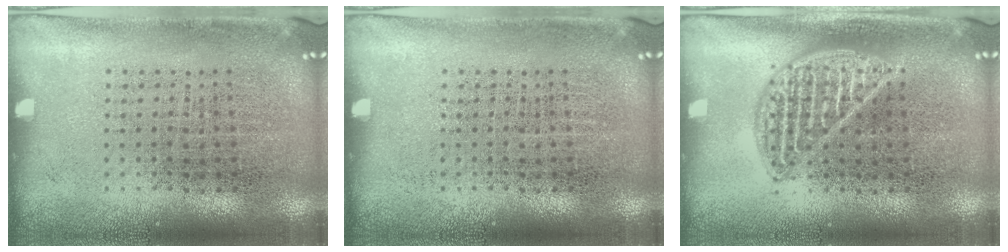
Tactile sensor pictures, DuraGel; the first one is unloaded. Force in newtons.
{"total": 0.0}
{"total": 1.5, "press": 1.5, "slide": 0.2}